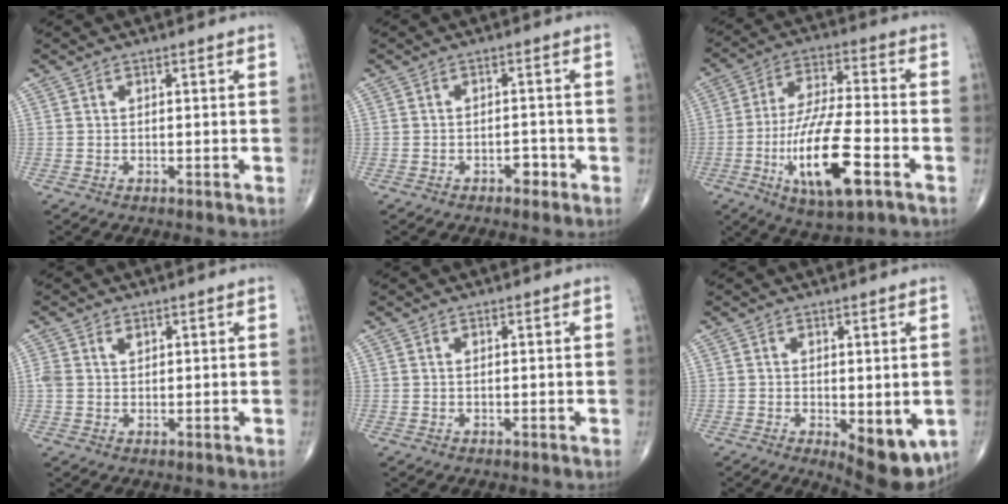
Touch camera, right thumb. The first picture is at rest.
{"total": 3.3, "force": [-1.9, 1.9, 2.0], "torque": [-0.012, 0.019, -0.027]}
{"total": 17.2, "force": [-6.2, 5.1, 15.2], "torque": [-0.290, 0.016, -0.101]}
{"total": 2.6, "force": [1.0, 1.7, 1.6], "torque": [-0.033, 0.005, 0.024]}
{"total": 0.0}
{"total": 9.1, "force": [-2.3, 4.0, 7.8], "torque": [-0.084, -0.017, -0.020]}